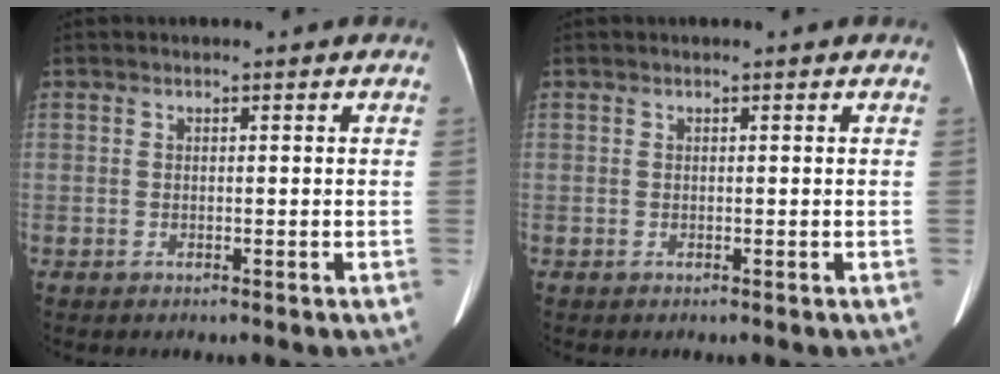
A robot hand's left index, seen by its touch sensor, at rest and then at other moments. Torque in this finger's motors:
{"motor_torque": [0.22, -0.27, 0.10, 0.02]}